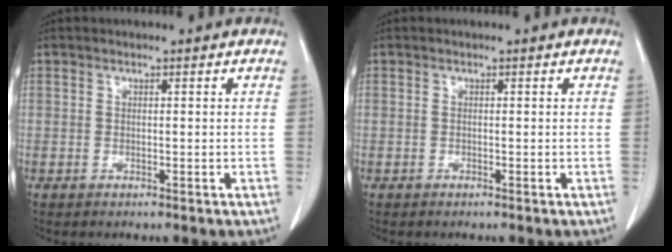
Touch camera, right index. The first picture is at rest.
{"total": 0.0}